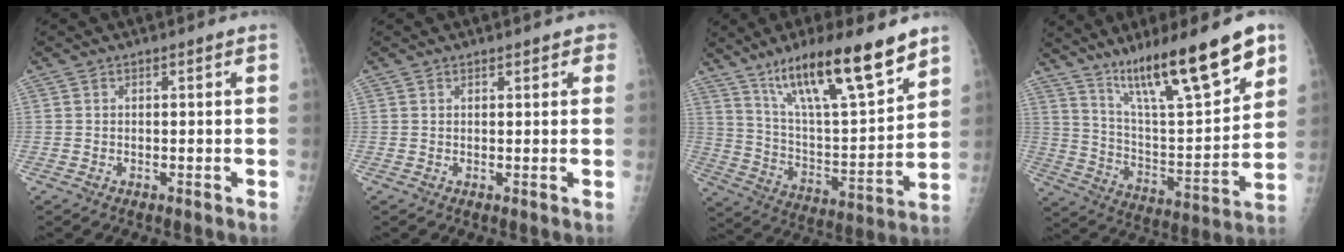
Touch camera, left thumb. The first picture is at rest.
{"total": 2.0, "force": [1.4, 1.0, 1.0], "torque": [0.006, -0.002, 0.012]}
{"total": 21.3, "force": [14.4, 4.3, 15.2], "torque": [-0.236, -0.062, 0.251]}
{"total": 22.6, "force": [14.5, 4.3, 16.8], "torque": [-0.249, -0.062, 0.248]}